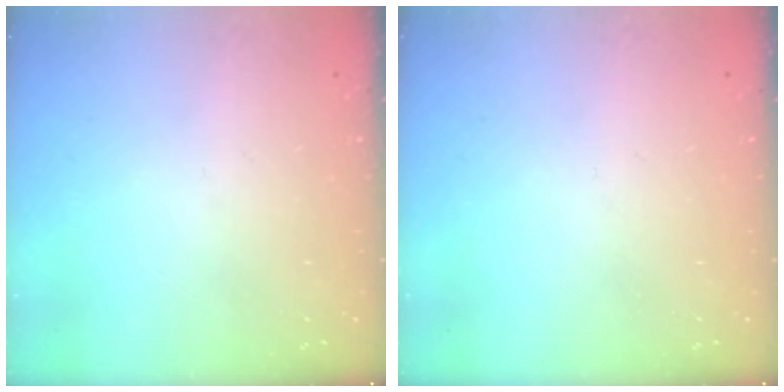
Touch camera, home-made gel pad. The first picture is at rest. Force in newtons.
{"total": 0.0}